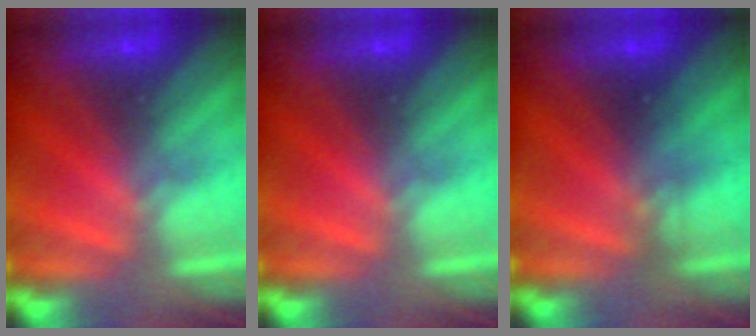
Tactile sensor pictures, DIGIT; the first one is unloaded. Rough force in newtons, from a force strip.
{"total": 0.0}
{"total": 2.3}